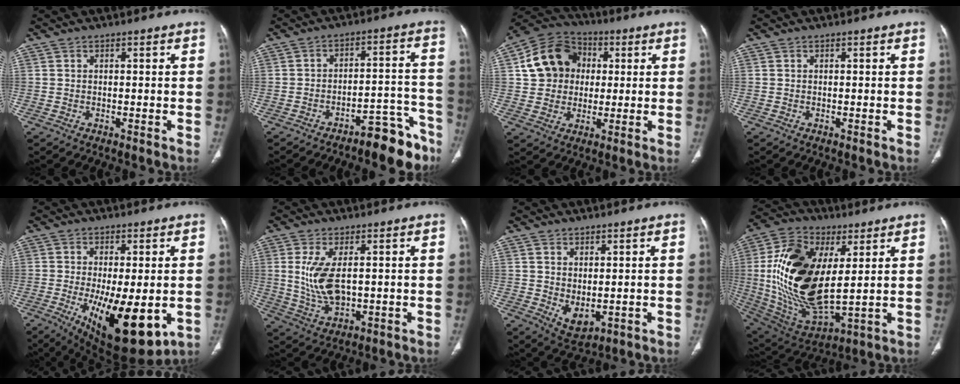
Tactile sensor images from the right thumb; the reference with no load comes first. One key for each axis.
{"total": 10.8, "fx": -8.3, "fy": 3.7, "fz": 5.8, "tx": -0.041, "ty": 0.093, "tz": -0.119}
{"total": 13.6, "fx": 2.3, "fy": 11.7, "fz": 6.6, "tx": -0.094, "ty": 0.015, "tz": 0.034}
{"total": 0.0}
{"total": 16.8, "fx": -4.3, "fy": 6.4, "fz": 15.0, "tx": -0.224, "ty": -0.025, "tz": -0.045}
{"total": 9.0, "fx": 1.2, "fy": 4.2, "fz": 7.8, "tx": -0.165, "ty": -0.015, "tz": 0.036}
{"total": 4.9, "fx": 0.0, "fy": 2.9, "fz": 4.0, "tx": -0.061, "ty": -0.012, "tz": 0.019}
{"total": 24.5, "fx": 3.8, "fy": 12.4, "fz": 20.8, "tx": -0.401, "ty": -0.022, "tz": 0.077}